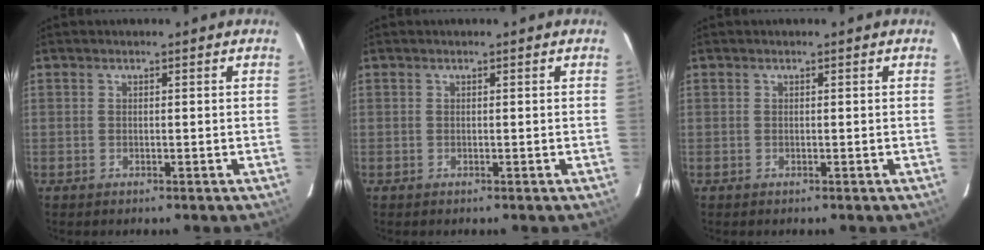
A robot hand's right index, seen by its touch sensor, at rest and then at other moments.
{"total": 0.0}
{"total": 0.0}